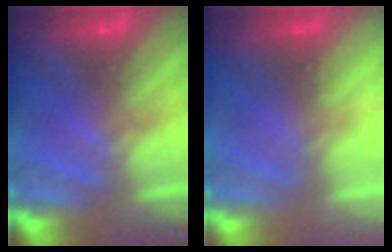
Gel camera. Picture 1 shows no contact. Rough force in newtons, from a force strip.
{"total": 2.4}